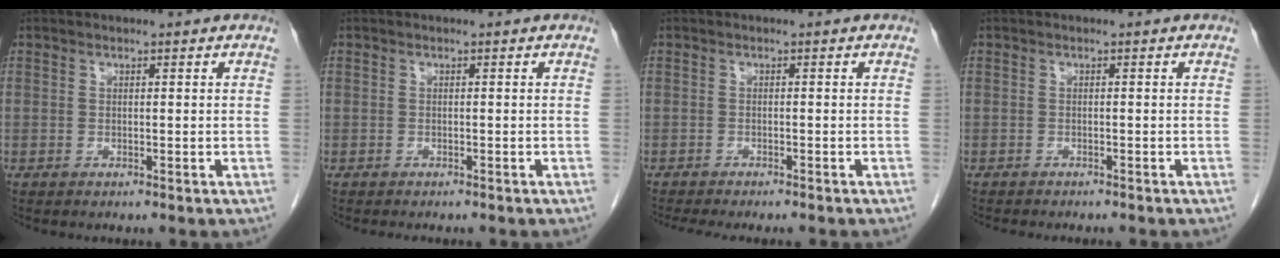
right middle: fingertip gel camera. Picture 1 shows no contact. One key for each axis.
{"total": 2.0, "fx": -1.7, "fy": 0.7, "fz": 0.8, "tx": -0.013, "ty": -0.005, "tz": -0.018}
{"total": 8.1, "fx": -7.1, "fy": 1.3, "fz": 3.7, "tx": -0.046, "ty": -0.010, "tz": -0.096}
{"total": 4.8, "fx": -4.2, "fy": 0.9, "fz": 2.1, "tx": -0.026, "ty": -0.008, "tz": -0.051}